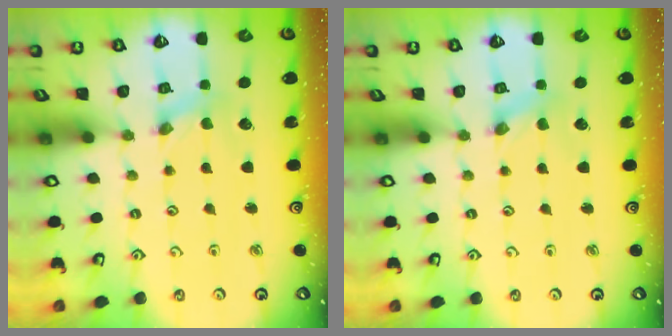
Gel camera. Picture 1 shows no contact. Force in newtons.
{"total": 1.3, "press": 1.2, "slide": 0.3}